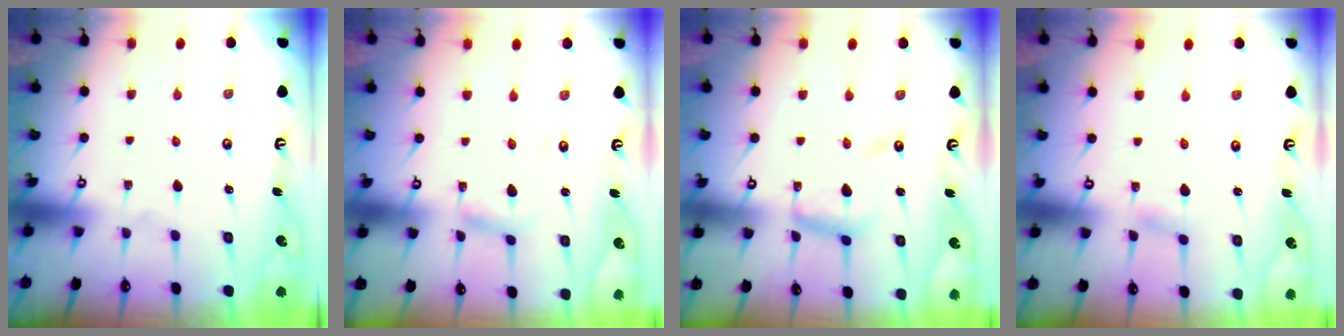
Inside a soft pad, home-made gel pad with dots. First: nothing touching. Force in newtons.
{"total": 4.0, "press": 4.0, "slide": 0.3}
{"total": 10.4, "press": 10.3, "slide": 0.9}
{"total": 4.4, "press": 4.3, "slide": 0.4}